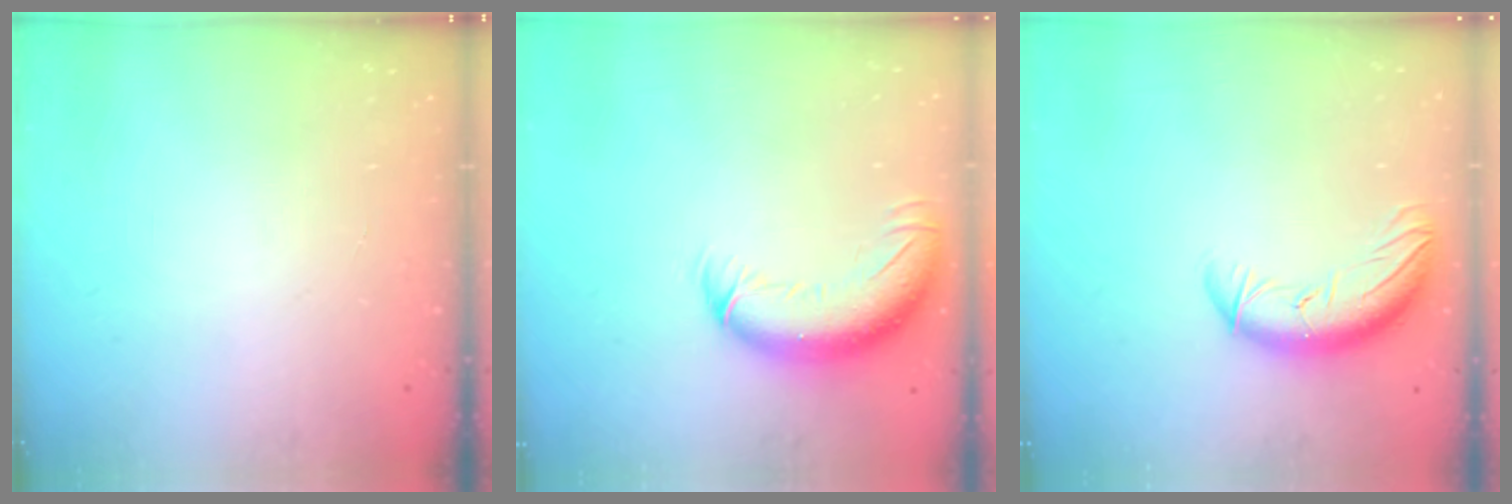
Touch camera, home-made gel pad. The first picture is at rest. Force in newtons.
{"total": 12.4, "press": 12.1, "slide": 2.9}
{"total": 10.5, "press": 10.2, "slide": 2.4}